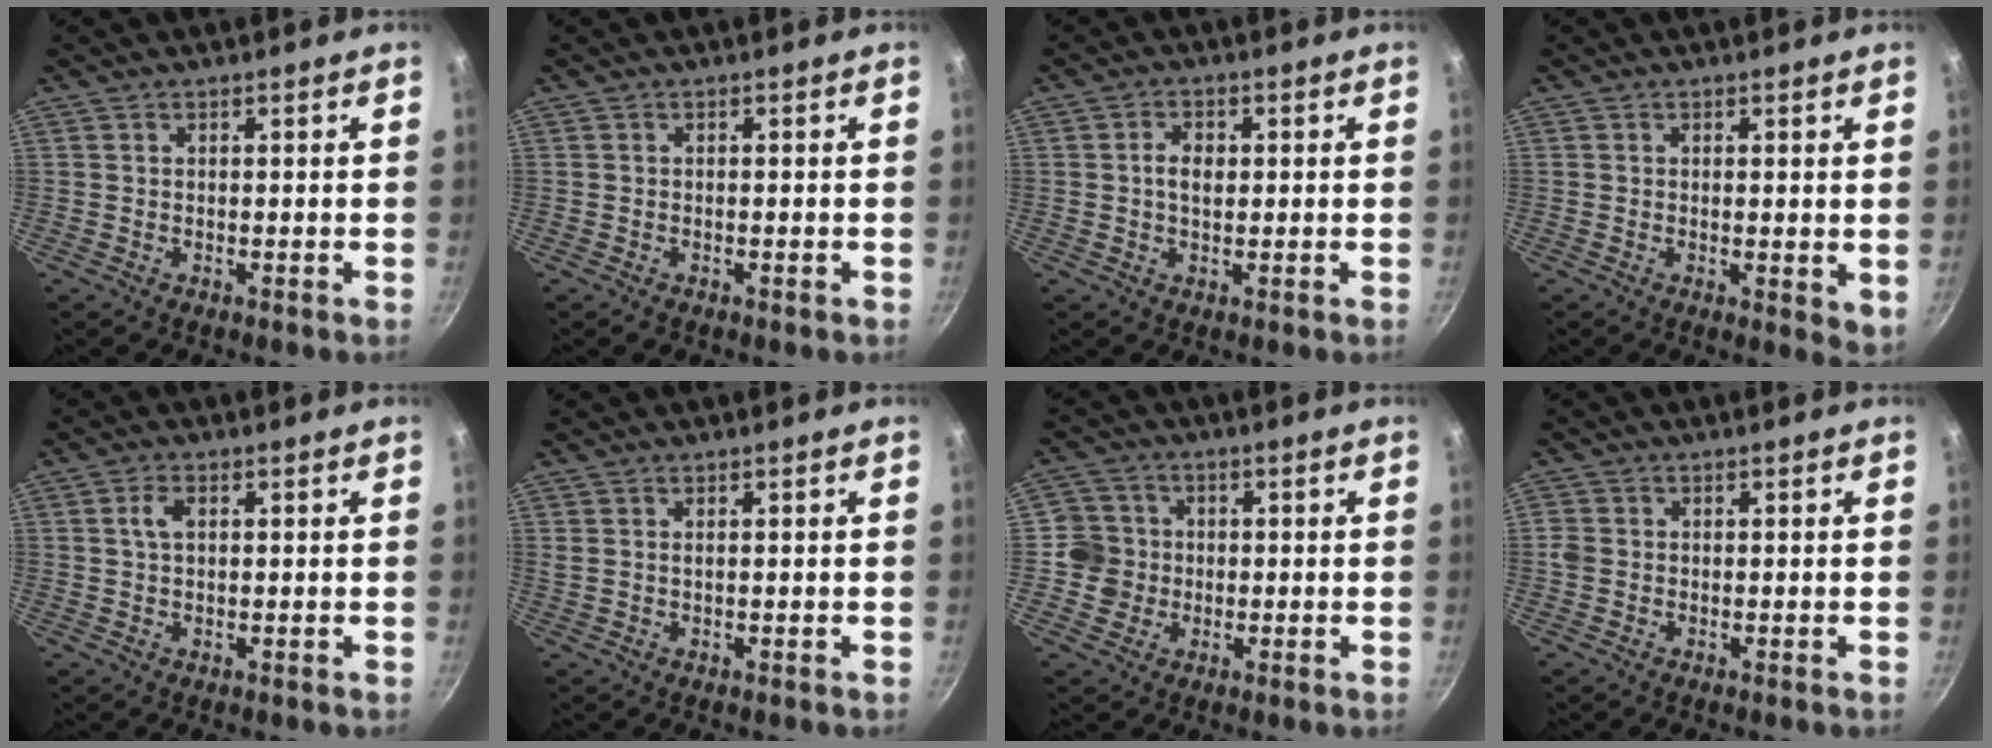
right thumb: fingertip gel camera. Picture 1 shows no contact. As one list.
[{"total": 1.1, "force": [-0.6, 0.7, 0.6], "torque": [-0.009, 0.005, -0.008]}, {"total": 3.5, "force": [0.3, 2.3, 2.6], "torque": [-0.041, 0.005, 0.004]}, {"total": 4.3, "force": [-0.1, 1.4, 4.0], "torque": [-0.055, -0.014, 0.000]}, {"total": 2.8, "force": [0.6, 1.7, 2.2], "torque": [-0.045, 0.005, 0.012]}, {"total": 0.8, "force": [0.4, 0.4, 0.6], "torque": [-0.017, 0.006, 0.011]}, {"total": 6.3, "force": [-0.6, 6.2, 0.9], "torque": [0.011, 0.012, -0.018]}, {"total": 1.9, "force": [-0.2, 1.6, 0.9], "torque": [-0.017, 0.002, -0.006]}]